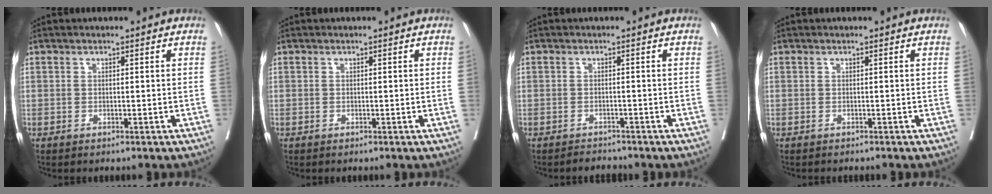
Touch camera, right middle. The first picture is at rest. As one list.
[{"total": 0.0}, {"total": 1.6, "force": [-1.6, 0.3, -0.1], "torque": [0.001, -0.006, -0.022]}, {"total": 1.4, "force": [-1.3, 0.3, 0.4], "torque": [-0.008, -0.003, -0.017]}]